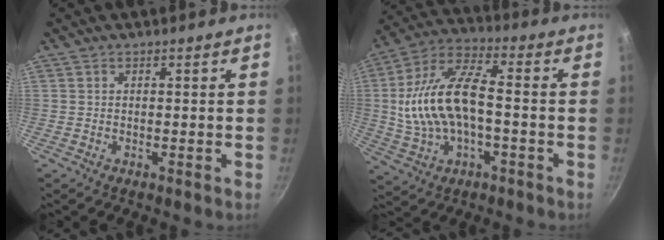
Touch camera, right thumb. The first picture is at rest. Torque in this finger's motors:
{"motor_torque": [-0.10, 1.17, 0.31, -0.30, 0.42]}